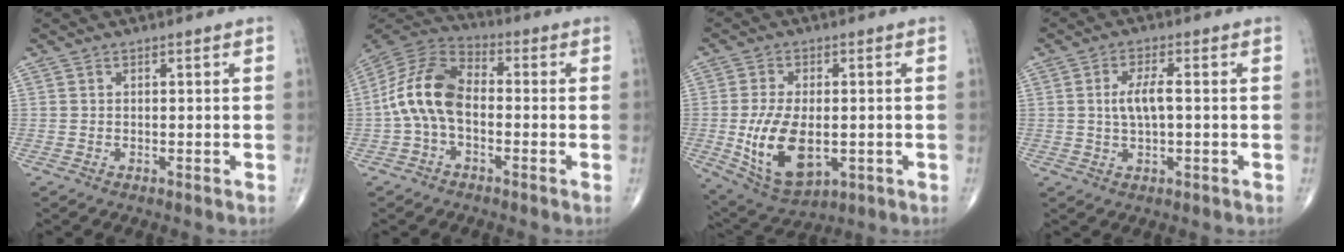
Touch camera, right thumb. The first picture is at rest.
{"total": 12.4, "force": [-1.3, 7.3, 9.9], "torque": [-0.196, 0.036, -0.037]}
{"total": 13.7, "force": [-2.0, 7.5, 11.3], "torque": [-0.203, -0.011, -0.017]}
{"total": 5.1, "force": [0.3, 1.8, 4.7], "torque": [-0.101, 0.003, 0.004]}